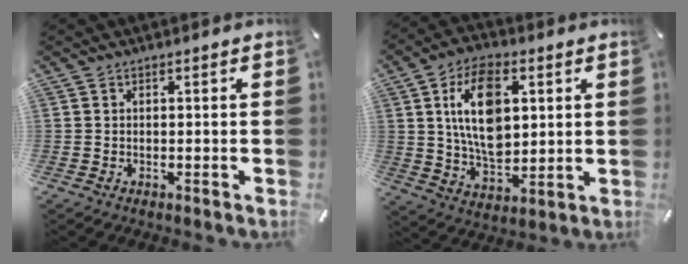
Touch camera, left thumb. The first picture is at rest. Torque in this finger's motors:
{"motor_torque": [2.39, 2.30, 1.77, -0.53, 0.62]}